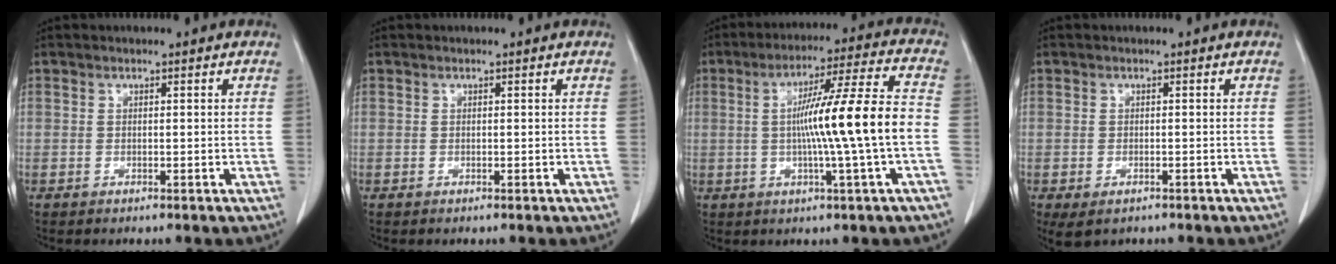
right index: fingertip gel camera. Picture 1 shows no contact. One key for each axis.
{"total": 0.0}
{"total": 13.5, "fx": -1.4, "fy": -1.5, "fz": 13.3, "tx": -0.218, "ty": 0.008, "tz": -0.025}
{"total": 3.2, "fx": -1.8, "fy": 1.6, "fz": 2.0, "tx": -0.038, "ty": -0.009, "tz": -0.021}